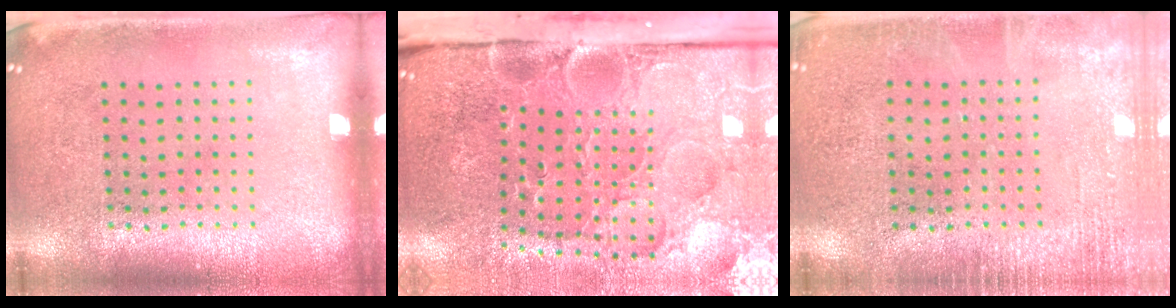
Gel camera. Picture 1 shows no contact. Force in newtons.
{"total": 5.3, "press": 4.2, "slide": 3.3}
{"total": 2.2, "press": 2.2, "slide": 0.3}